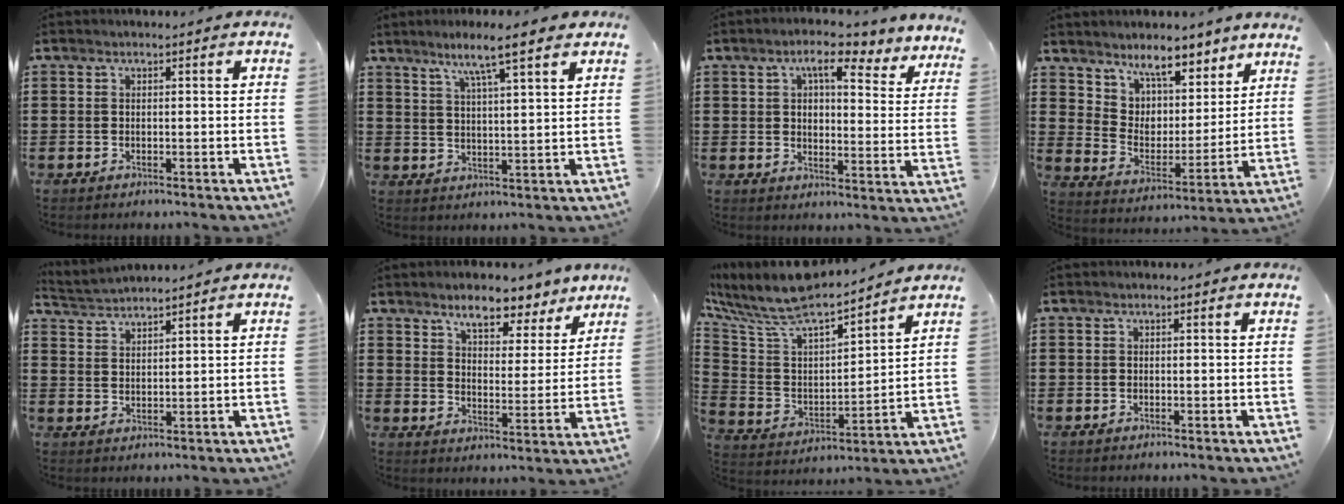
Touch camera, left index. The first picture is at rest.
{"total": 6.7, "force": [5.1, 0.0, 4.4], "torque": [-0.092, -0.014, 0.083]}
{"total": 6.9, "force": [5.0, 1.9, 4.4], "torque": [-0.074, -0.024, 0.075]}
{"total": 6.6, "force": [6.0, 2.8, 0.2], "torque": [-0.039, -0.050, 0.109]}
{"total": 2.4, "force": [2.4, -0.1, -0.2], "torque": [-0.005, -0.005, 0.044]}
{"total": 6.5, "force": [5.8, 1.7, 2.5], "torque": [-0.047, -0.027, 0.097]}
{"total": 8.0, "force": [7.5, 1.4, 2.6], "torque": [-0.091, -0.062, 0.123]}
{"total": 0.0}